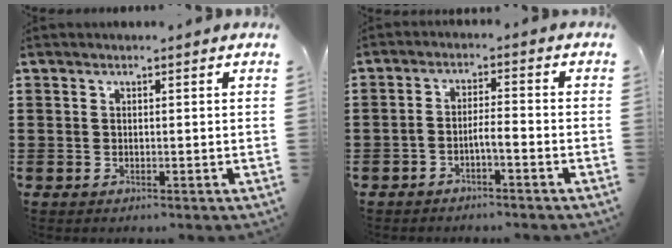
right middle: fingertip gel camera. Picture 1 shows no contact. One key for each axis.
{"total": 2.4, "fx": -1.9, "fy": 0.2, "fz": 1.5, "tx": -0.032, "ty": 0.005, "tz": -0.038}